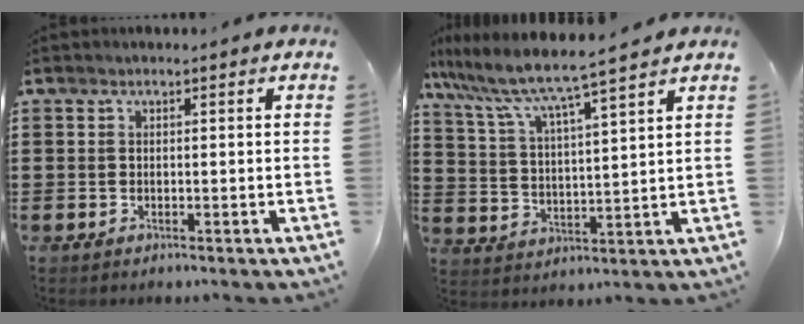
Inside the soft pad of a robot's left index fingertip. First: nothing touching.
{"total": 6.2, "force": [5.6, -0.4, 2.6], "torque": [-0.077, -0.043, 0.089]}